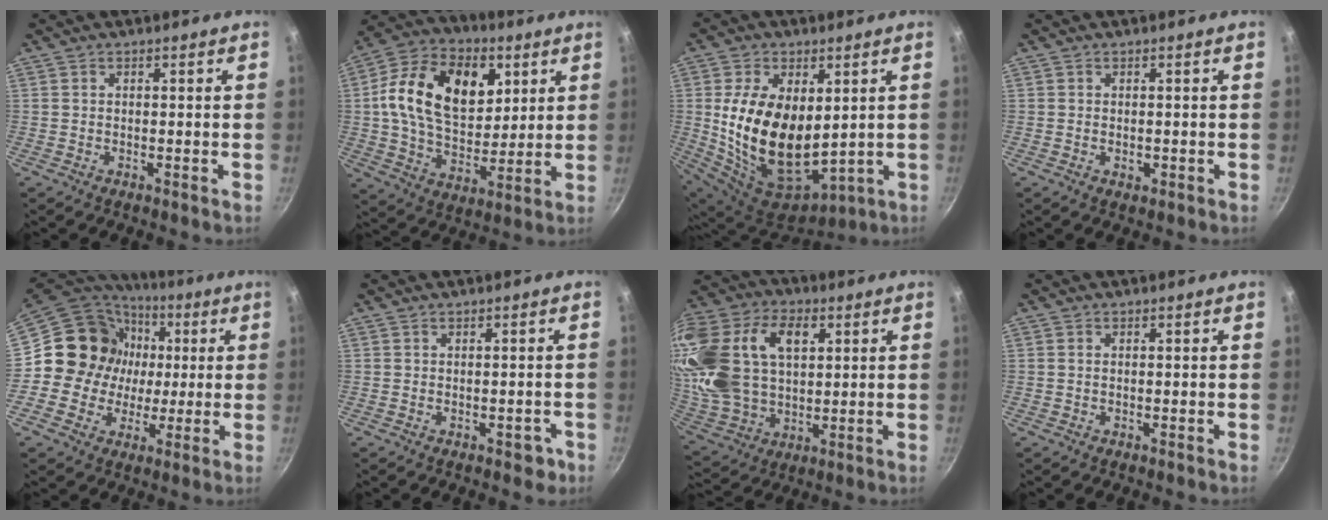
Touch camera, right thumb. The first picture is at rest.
{"total": 21.1, "force": [5.8, 13.9, 14.7], "torque": [-0.225, -0.008, 0.089]}
{"total": 19.7, "force": [1.9, 12.1, 15.4], "torque": [-0.271, -0.032, 0.058]}
{"total": 1.2, "force": [-0.2, 0.9, 0.8], "torque": [-0.011, -0.001, -0.003]}
{"total": 16.3, "force": [1.2, 15.1, 6.1], "torque": [-0.085, 0.020, 0.011]}
{"total": 2.3, "force": [-0.9, 1.5, 1.6], "torque": [0.002, 0.015, -0.003]}
{"total": 27.2, "force": [7.6, 17.7, 19.2], "torque": [-0.406, 0.011, 0.144]}
{"total": 0.0}